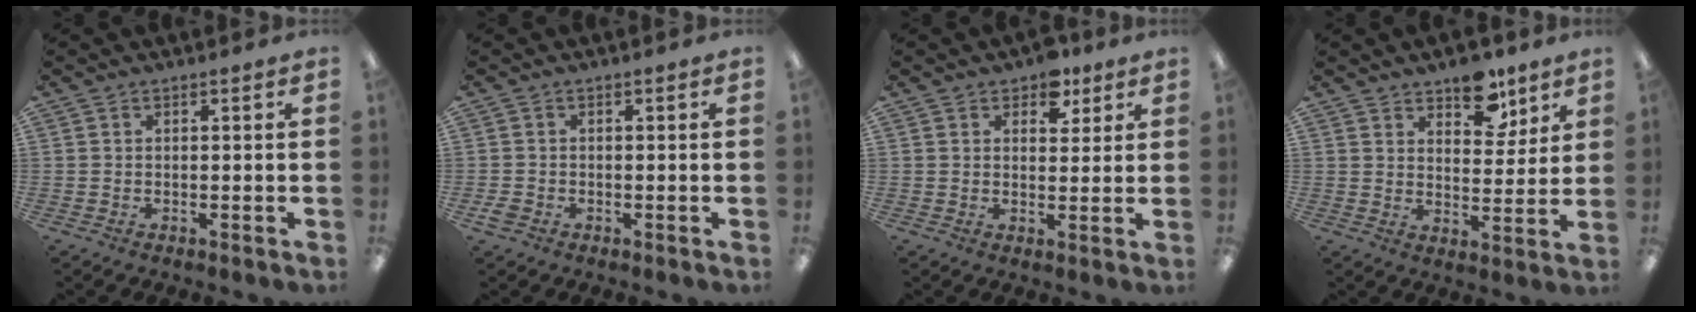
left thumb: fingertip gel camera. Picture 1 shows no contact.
{"total": 2.1, "force": [-1.3, 1.5, 0.6], "torque": [-0.007, 0.003, -0.025]}
{"total": 5.6, "force": [3.7, 3.5, 2.4], "torque": [-0.018, -0.015, 0.061]}
{"total": 9.3, "force": [7.0, 4.9, 3.5], "torque": [-0.029, -0.045, 0.123]}